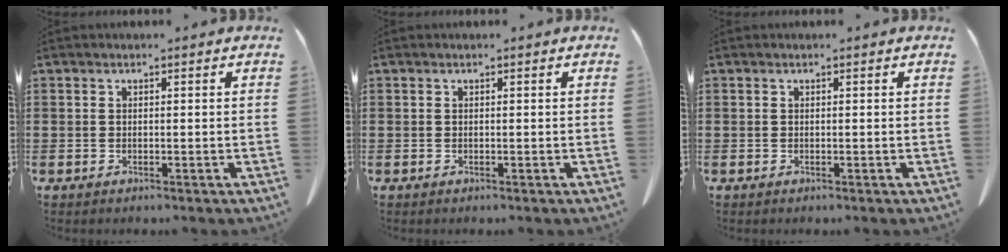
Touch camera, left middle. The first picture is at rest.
{"total": 0.0}
{"total": 0.0}